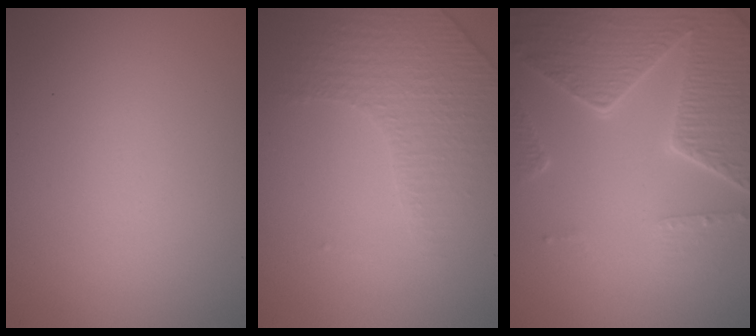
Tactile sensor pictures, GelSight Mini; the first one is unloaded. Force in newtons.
{"total": 4.3, "press": 2.9, "slide": 3.2}
{"total": 8.1, "press": 6.1, "slide": 5.3}